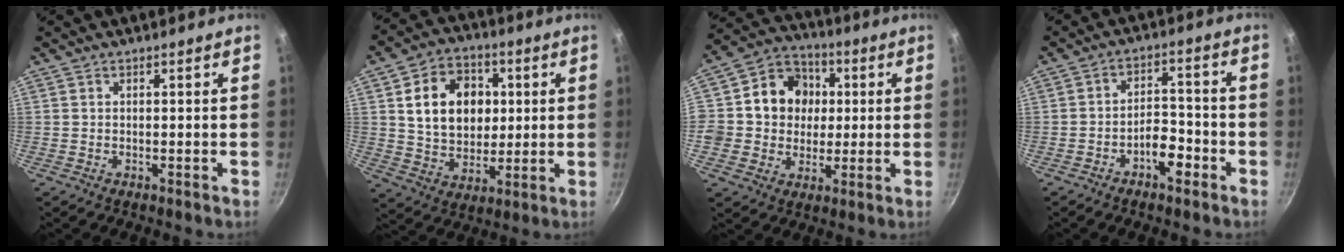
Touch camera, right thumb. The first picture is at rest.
{"total": 15.3, "force": [2.9, 11.8, 9.3], "torque": [-0.121, 0.004, 0.050]}
{"total": 13.0, "force": [1.4, 11.8, 5.2], "torque": [-0.049, 0.020, 0.010]}
{"total": 6.1, "force": [-3.4, 3.0, 4.0], "torque": [-0.044, 0.039, -0.054]}